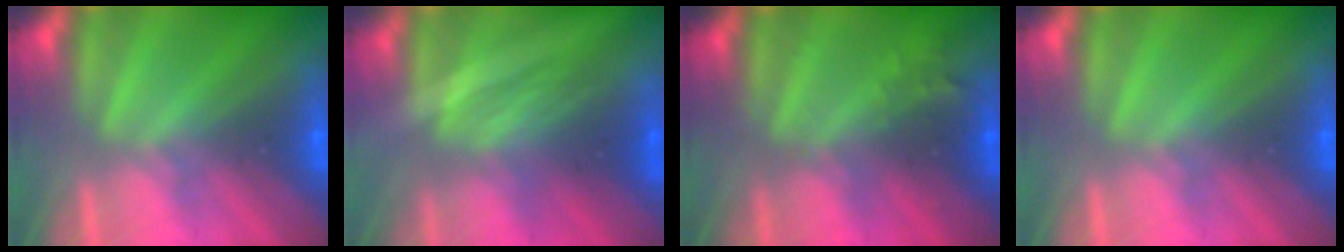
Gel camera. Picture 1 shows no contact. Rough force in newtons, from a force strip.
{"total": 1.9}
{"total": 2.8}
{"total": 0.0}